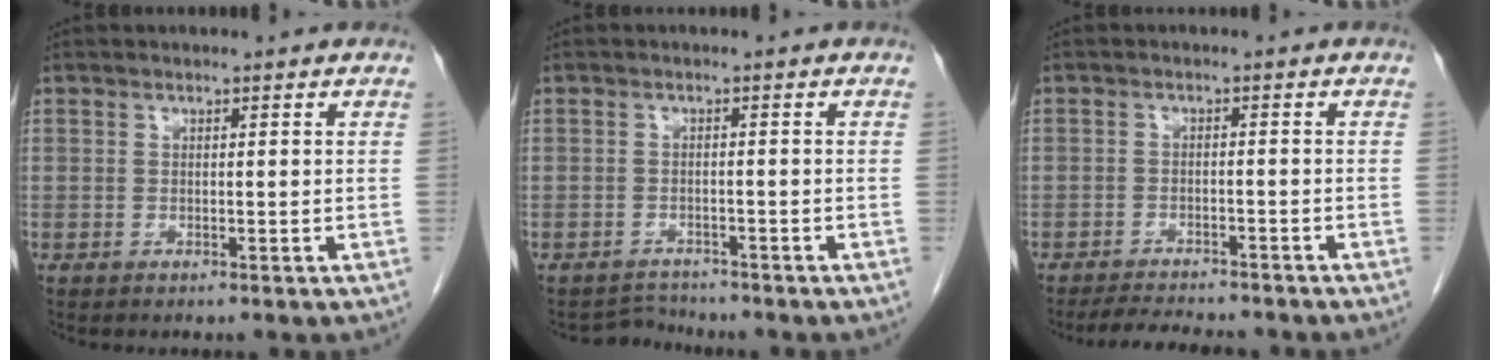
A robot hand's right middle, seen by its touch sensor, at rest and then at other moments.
{"total": 2.4, "force": [-2.1, 0.2, -1.0], "torque": [0.019, -0.008, -0.034]}
{"total": 6.8, "force": [-6.2, 1.2, 2.4], "torque": [-0.035, -0.010, -0.092]}